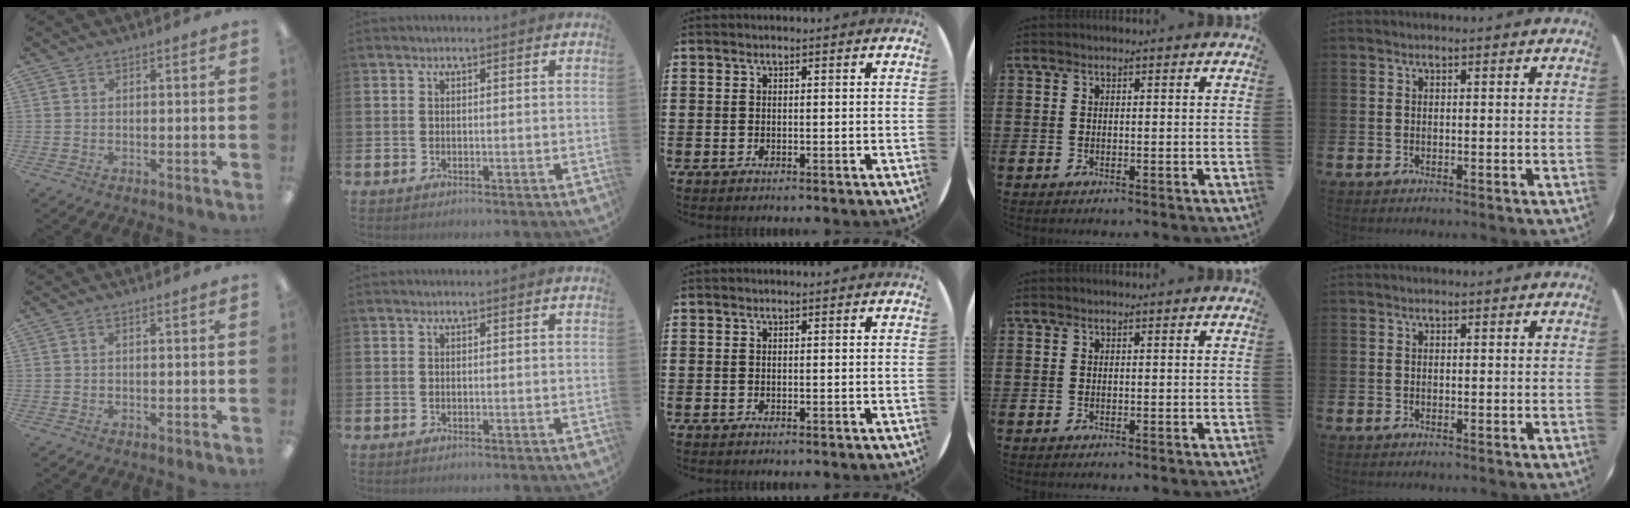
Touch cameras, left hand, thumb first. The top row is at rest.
{}